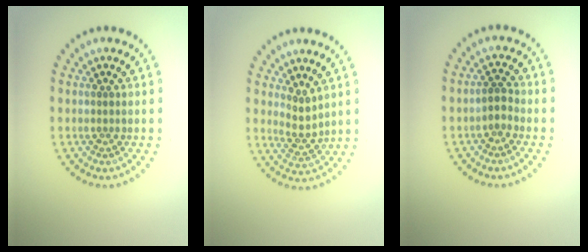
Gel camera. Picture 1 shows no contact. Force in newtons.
{"total": 2.1, "press": 1.7, "slide": 1.3}
{"total": 1.5, "press": 1.3, "slide": 0.8}